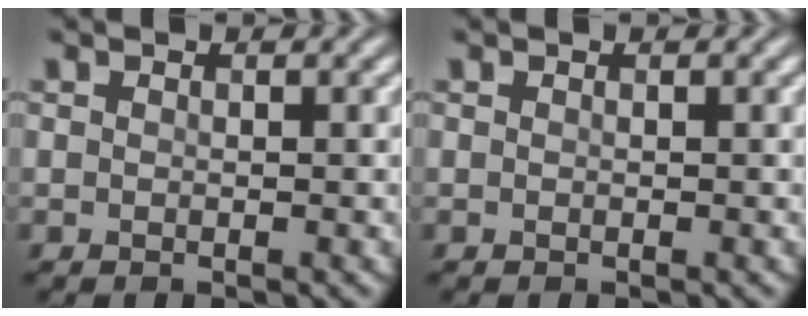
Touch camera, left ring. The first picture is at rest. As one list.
[{"total": 0.0}]